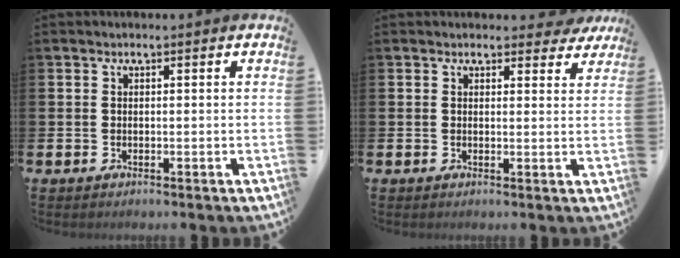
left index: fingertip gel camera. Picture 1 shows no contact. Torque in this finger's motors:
{"motor_torque": [0.69, -0.63, 0.58, 0.03]}